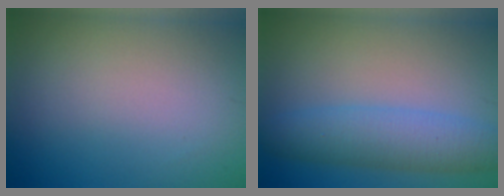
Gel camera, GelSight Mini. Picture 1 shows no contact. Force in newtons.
{"total": 5.6, "press": 5.6, "slide": 0.1}